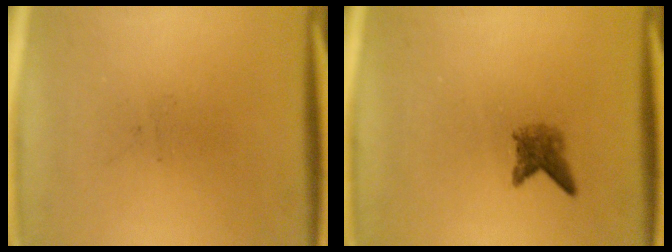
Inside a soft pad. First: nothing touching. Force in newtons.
{"total": 2.3}